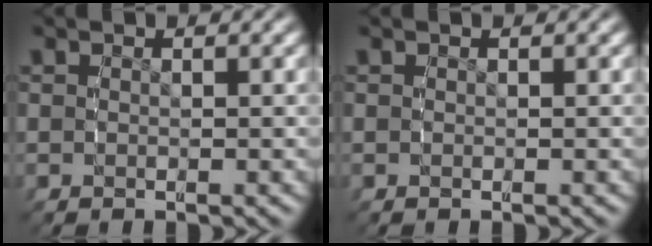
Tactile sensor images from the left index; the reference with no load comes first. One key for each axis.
{"total": 0.0}